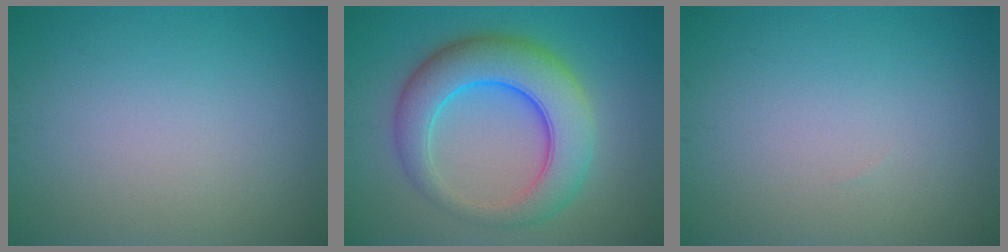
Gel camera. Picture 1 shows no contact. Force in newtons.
{"total": 8.2, "press": 8.2, "slide": 0.0}
{"total": 0.0}